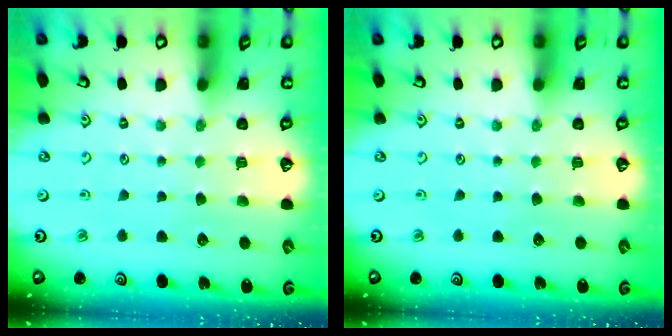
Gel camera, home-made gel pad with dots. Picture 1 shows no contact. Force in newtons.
{"total": 0.0}